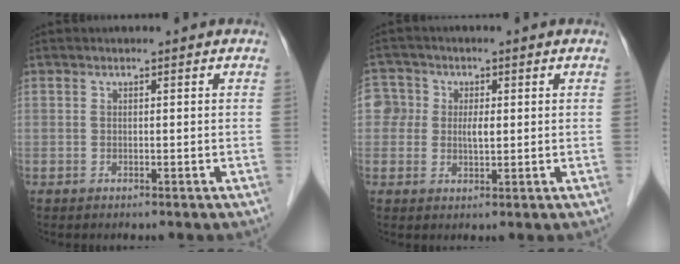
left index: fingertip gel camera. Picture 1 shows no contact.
{"total": 4.5, "force": [0.3, 3.8, 2.5], "torque": [-0.043, 0.013, 0.003]}